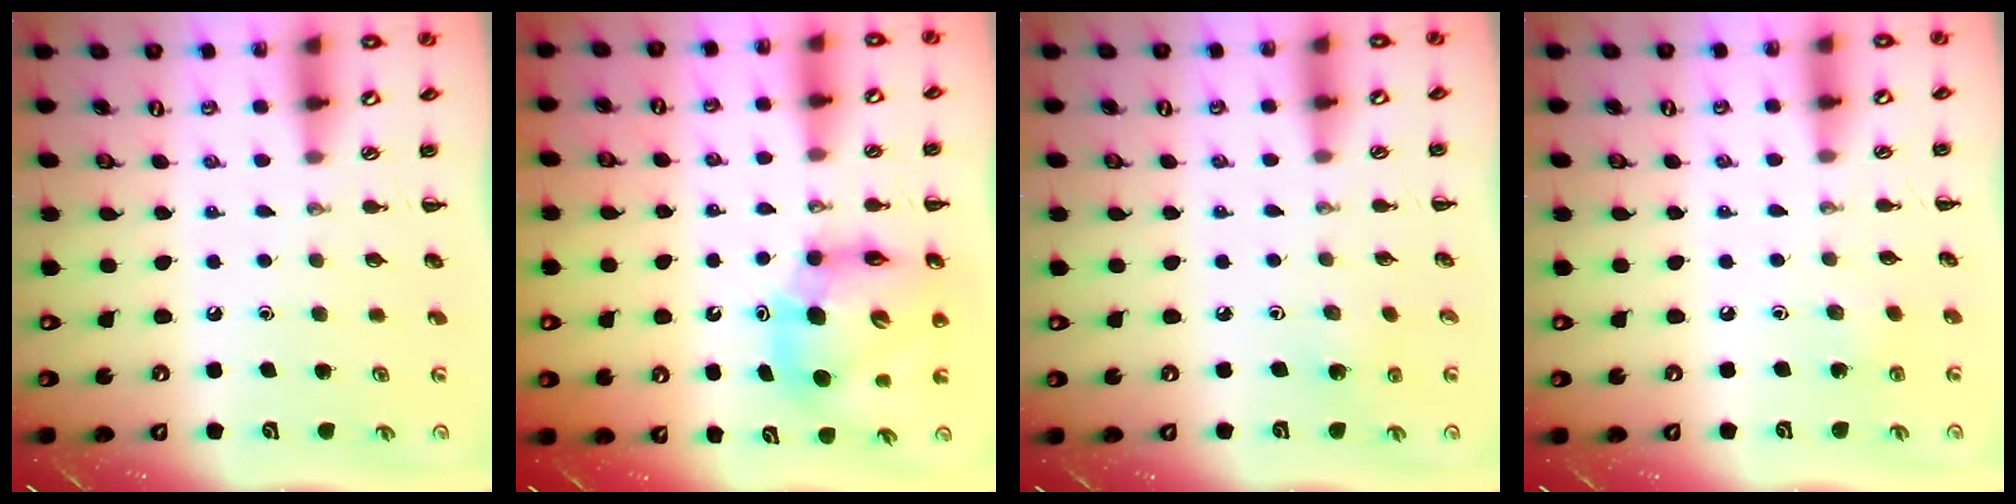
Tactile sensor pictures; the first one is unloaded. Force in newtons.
{"total": 12.5, "press": 12.0, "slide": 3.5}
{"total": 2.6, "press": 2.4, "slide": 0.8}
{"total": 4.4, "press": 4.2, "slide": 1.5}